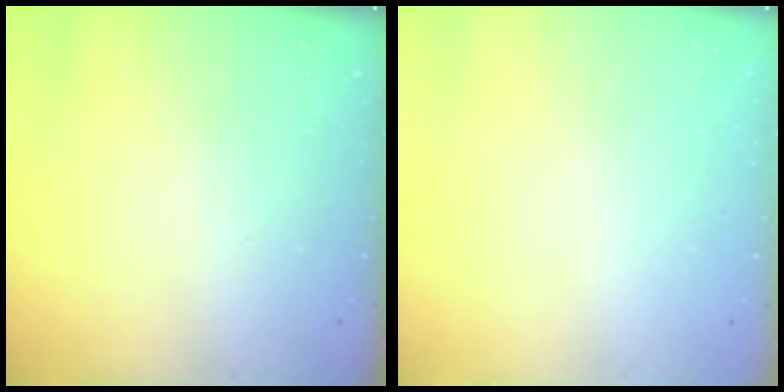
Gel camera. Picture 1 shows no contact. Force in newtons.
{"total": 0.0}